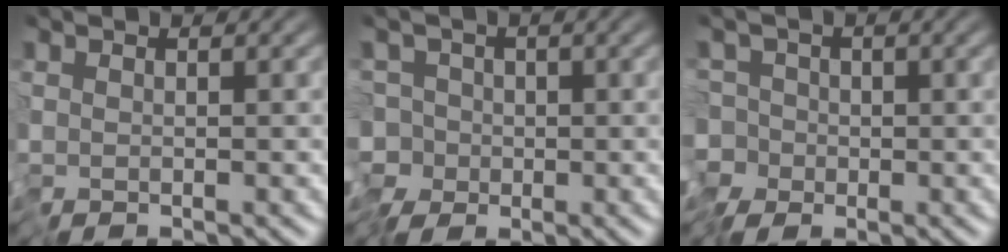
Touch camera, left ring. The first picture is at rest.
{"total": 3.2, "force": [-1.5, 2.6, 1.1], "torque": [-0.006, 0.004, -0.041]}
{"total": 3.2, "force": [-0.8, 2.8, 1.2], "torque": [-0.013, 0.010, -0.029]}